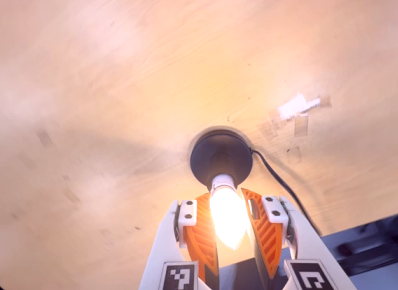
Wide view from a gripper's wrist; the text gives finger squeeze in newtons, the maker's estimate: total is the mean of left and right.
{"total": 14.1, "left": 13.2, "right": 15.1}